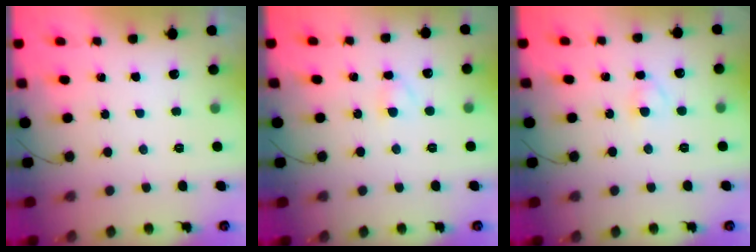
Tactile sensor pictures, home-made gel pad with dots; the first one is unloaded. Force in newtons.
{"total": 2.3, "press": 2.1, "slide": 1.0}
{"total": 2.9, "press": 2.7, "slide": 1.1}